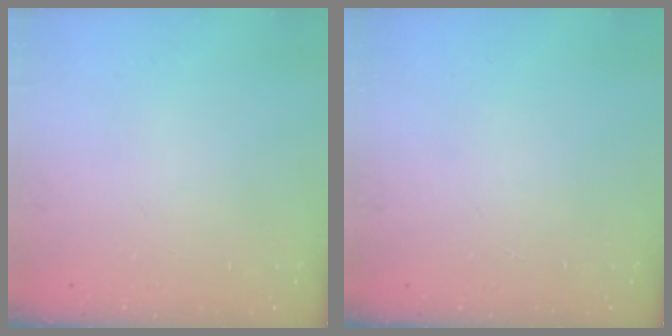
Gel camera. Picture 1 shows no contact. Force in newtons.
{"total": 0.0}